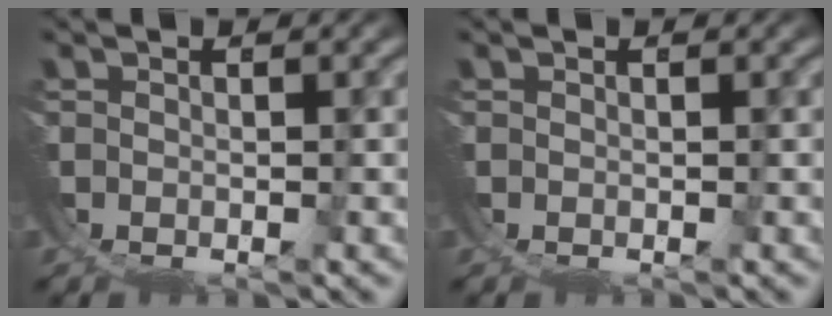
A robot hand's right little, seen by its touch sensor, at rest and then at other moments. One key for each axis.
{"total": 0.0}